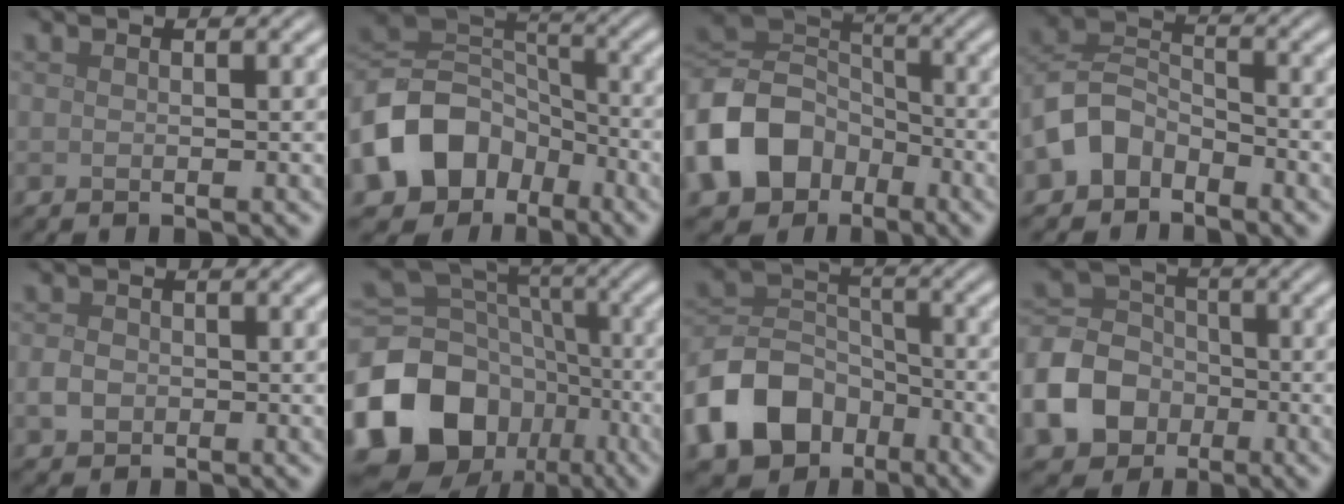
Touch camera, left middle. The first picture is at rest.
{"total": 11.1, "force": [-5.3, 8.3, 5.3], "torque": [-0.119, -0.004, -0.112]}
{"total": 11.1, "force": [-4.8, 8.5, 5.3], "torque": [-0.134, -0.005, -0.110]}
{"total": 4.8, "force": [-2.7, 3.4, 2.0], "torque": [-0.040, 0.006, -0.067]}
{"total": 1.7, "force": [-0.4, 1.5, 0.8], "torque": [-0.015, -0.001, -0.013]}
{"total": 15.9, "force": [-6.9, 12.6, 6.8], "torque": [-0.171, -0.007, -0.121]}
{"total": 8.8, "force": [-4.7, 6.2, 4.1], "torque": [-0.080, -0.003, -0.101]}
{"total": 7.3, "force": [-2.9, 5.9, 3.2], "torque": [-0.076, 0.000, -0.070]}